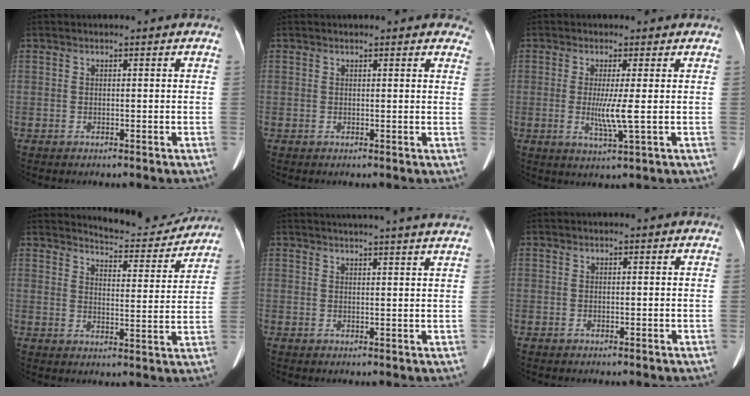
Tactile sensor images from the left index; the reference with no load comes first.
{"total": 8.3, "force": [7.4, 2.1, 3.2], "torque": [-0.009, -0.016, 0.058]}
{"total": 4.2, "force": [-0.6, -0.4, 4.2], "torque": [-0.078, -0.028, -0.010]}
{"total": 11.1, "force": [10.9, 1.5, 1.8], "torque": [-0.018, -0.039, 0.132]}
{"total": 16.0, "force": [14.8, -0.7, 6.1], "torque": [-0.094, -0.027, 0.173]}
{"total": 0.0}